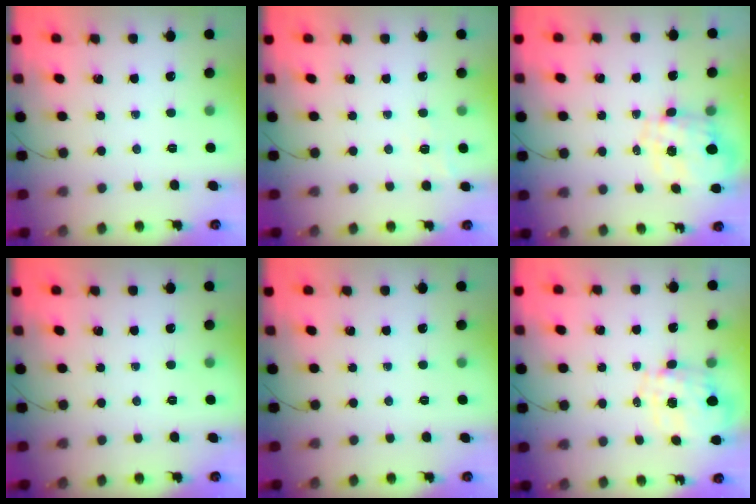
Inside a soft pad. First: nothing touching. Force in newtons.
{"total": 6.1, "press": 5.9, "slide": 1.4}
{"total": 1.7, "press": 1.6, "slide": 0.6}
{"total": 0.0}
{"total": 0.0}
{"total": 1.3, "press": 1.2, "slide": 0.4}